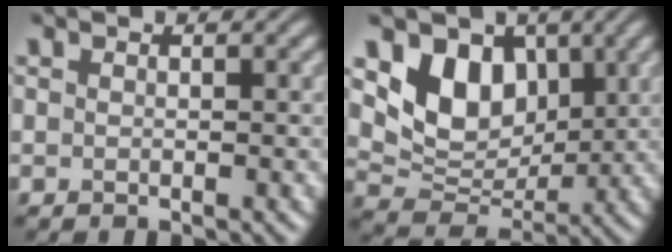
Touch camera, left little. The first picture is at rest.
{"total": 6.5, "force": [2.5, 4.8, 3.7], "torque": [-0.061, -0.012, 0.041]}